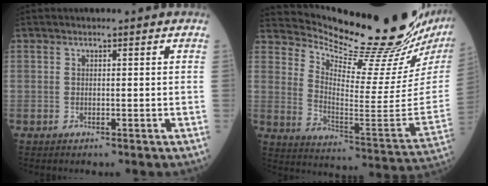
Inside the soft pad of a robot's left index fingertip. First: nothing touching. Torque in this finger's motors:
{"motor_torque": [0.87, -1.28, 0.10, -0.01]}